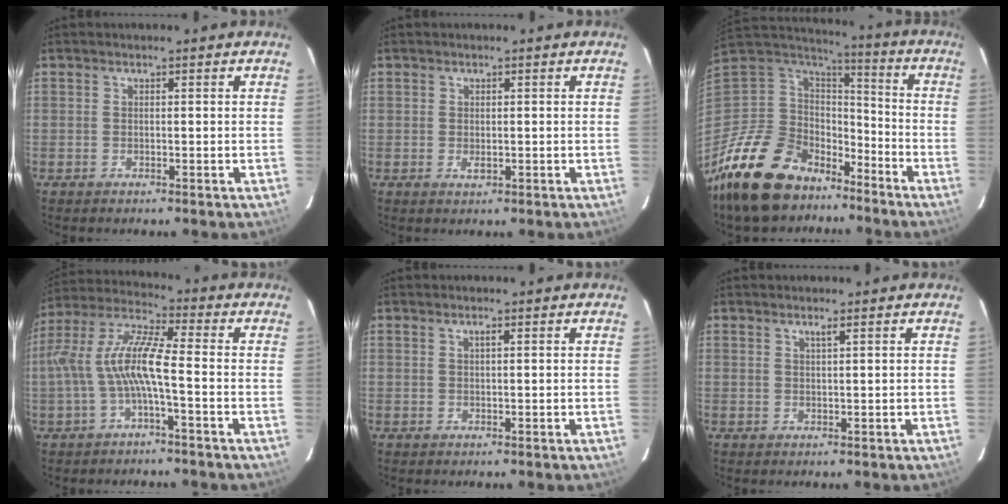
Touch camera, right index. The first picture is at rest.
{"total": 1.4, "force": [-0.2, 1.0, 1.0], "torque": [-0.016, -0.001, -0.002]}
{"total": 21.2, "force": [-15.4, 12.0, 8.3], "torque": [-0.193, 0.014, -0.252]}
{"total": 10.2, "force": [-2.4, 1.7, 9.8], "torque": [-0.208, 0.011, -0.043]}
{"total": 0.6, "force": [0.3, -0.1, 0.5], "torque": [-0.008, 0.003, 0.004]}
{"total": 1.0, "force": [0.6, -0.3, 0.8], "torque": [-0.013, -0.002, 0.009]}